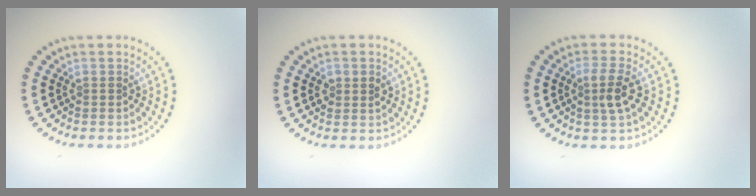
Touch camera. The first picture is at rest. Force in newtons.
{"total": 1.5, "press": 1.5, "slide": 0.2}
{"total": 2.6, "press": 2.4, "slide": 1.1}